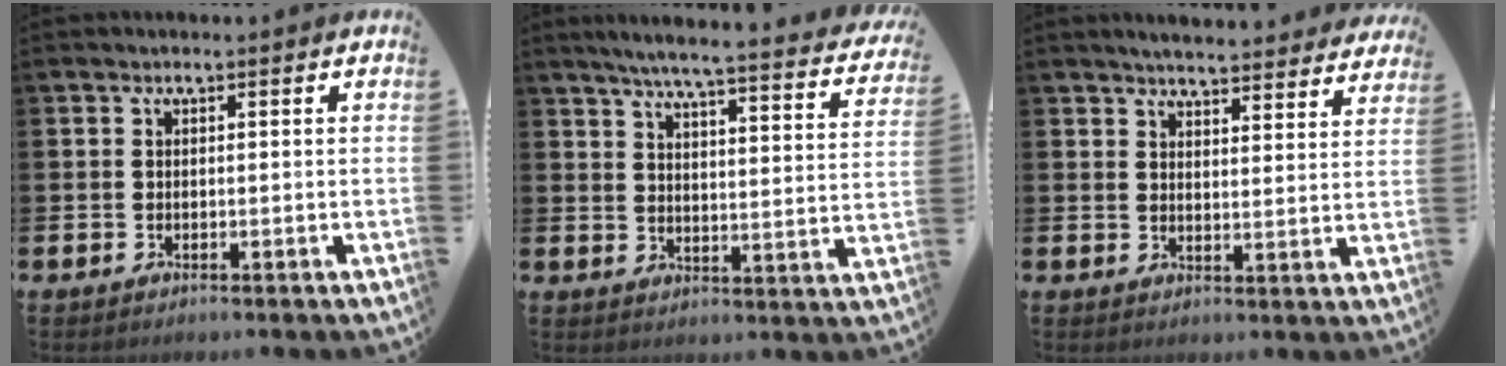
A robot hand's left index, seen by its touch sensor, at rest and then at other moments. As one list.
[{"total": 5.7, "force": [5.1, 0.1, 2.5], "torque": [-0.064, -0.043, 0.081]}, {"total": 4.8, "force": [4.7, 0.4, 0.5], "torque": [-0.015, -0.033, 0.082]}]